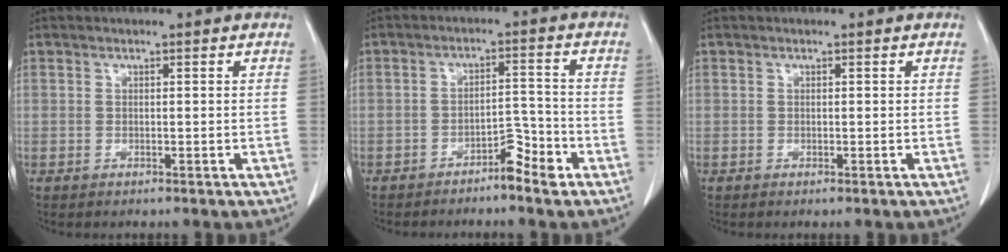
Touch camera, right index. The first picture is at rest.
{"total": 4.3, "force": [-3.3, 0.9, 2.6], "torque": [-0.034, 0.007, -0.056]}
{"total": 0.0}